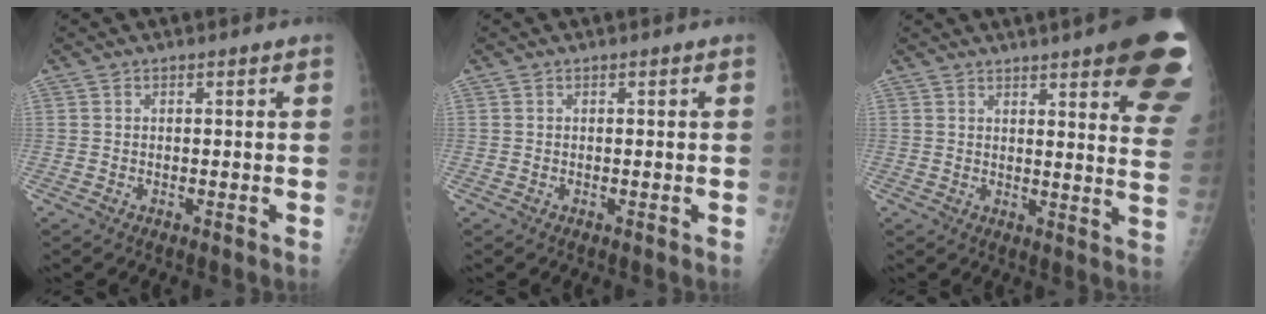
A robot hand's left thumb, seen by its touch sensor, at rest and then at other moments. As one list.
[{"total": 0.0}, {"total": 19.4, "force": [12.1, 3.7, 14.8], "torque": [-0.151, -0.043, 0.133]}]